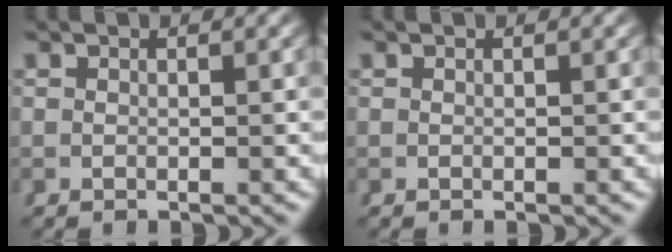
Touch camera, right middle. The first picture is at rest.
{"total": 0.0}